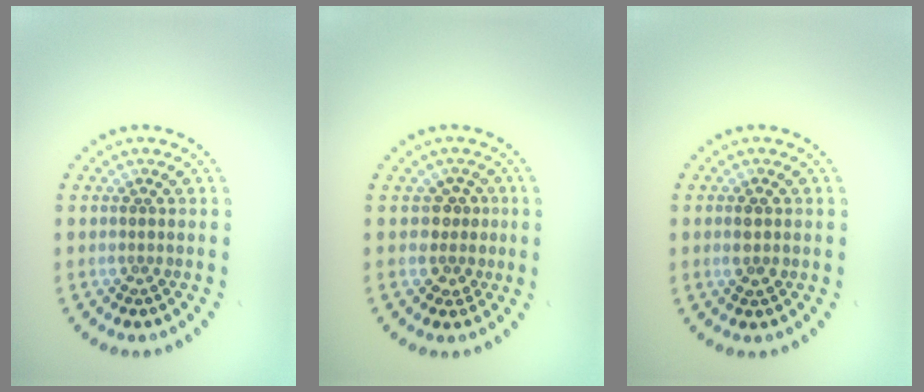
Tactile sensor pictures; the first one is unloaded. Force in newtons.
{"total": 2.0, "press": 1.7, "slide": 1.1}
{"total": 1.5, "press": 1.5, "slide": 0.3}